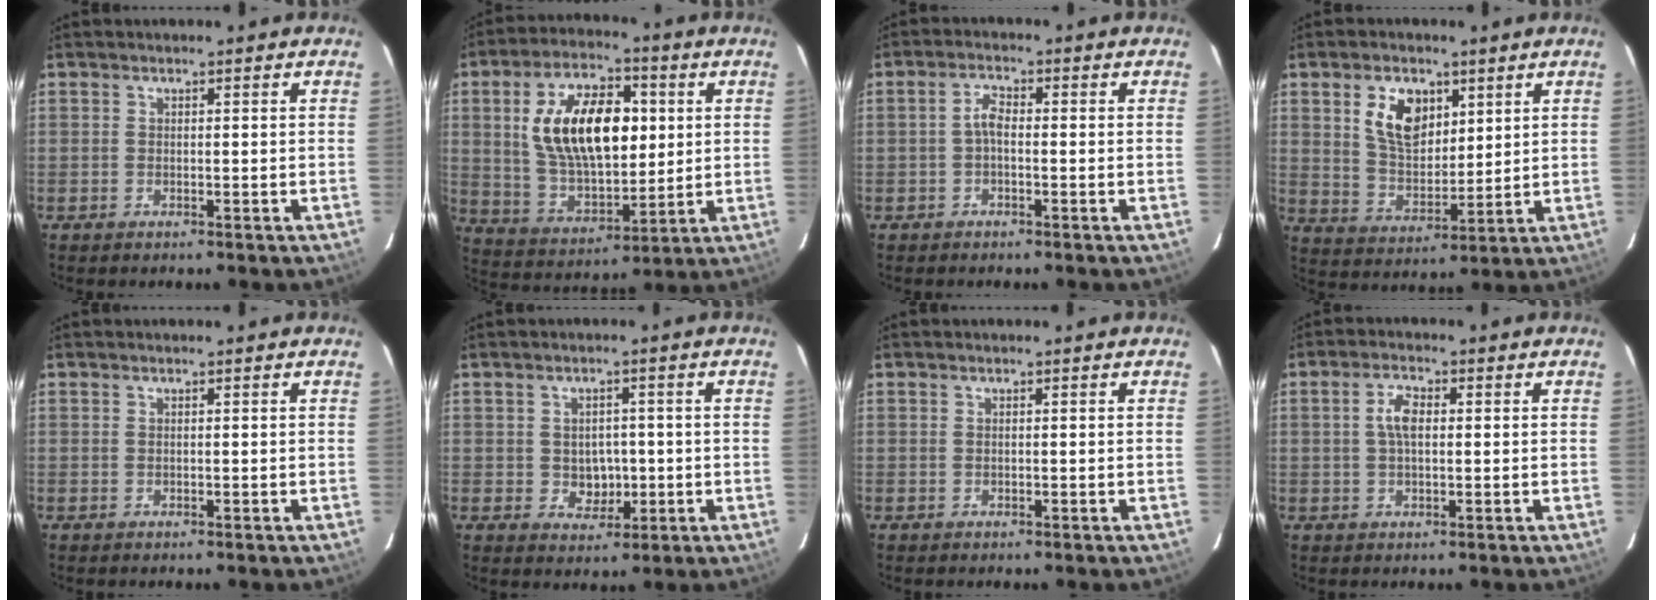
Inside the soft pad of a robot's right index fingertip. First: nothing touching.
{"total": 19.0, "force": [3.7, 10.2, 15.6], "torque": [-0.285, 0.019, 0.079]}
{"total": 2.3, "force": [-0.7, 1.1, 2.0], "torque": [-0.043, 0.009, -0.016]}
{"total": 10.0, "force": [4.2, 6.1, 6.6], "torque": [-0.121, 0.011, 0.087]}
{"total": 0.0}
{"total": 4.6, "force": [-0.5, 4.0, 2.3], "torque": [-0.042, 0.006, 0.003]}
{"total": 0.0}
{"total": 4.0, "force": [0.4, 2.0, 3.4], "torque": [-0.069, 0.010, 0.010]}